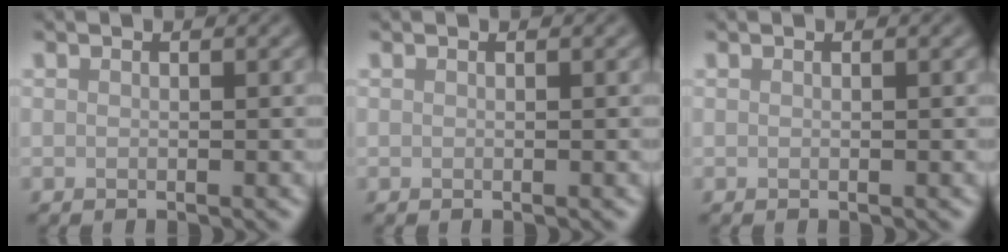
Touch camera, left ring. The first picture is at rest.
{"total": 0.0}
{"total": 0.0}